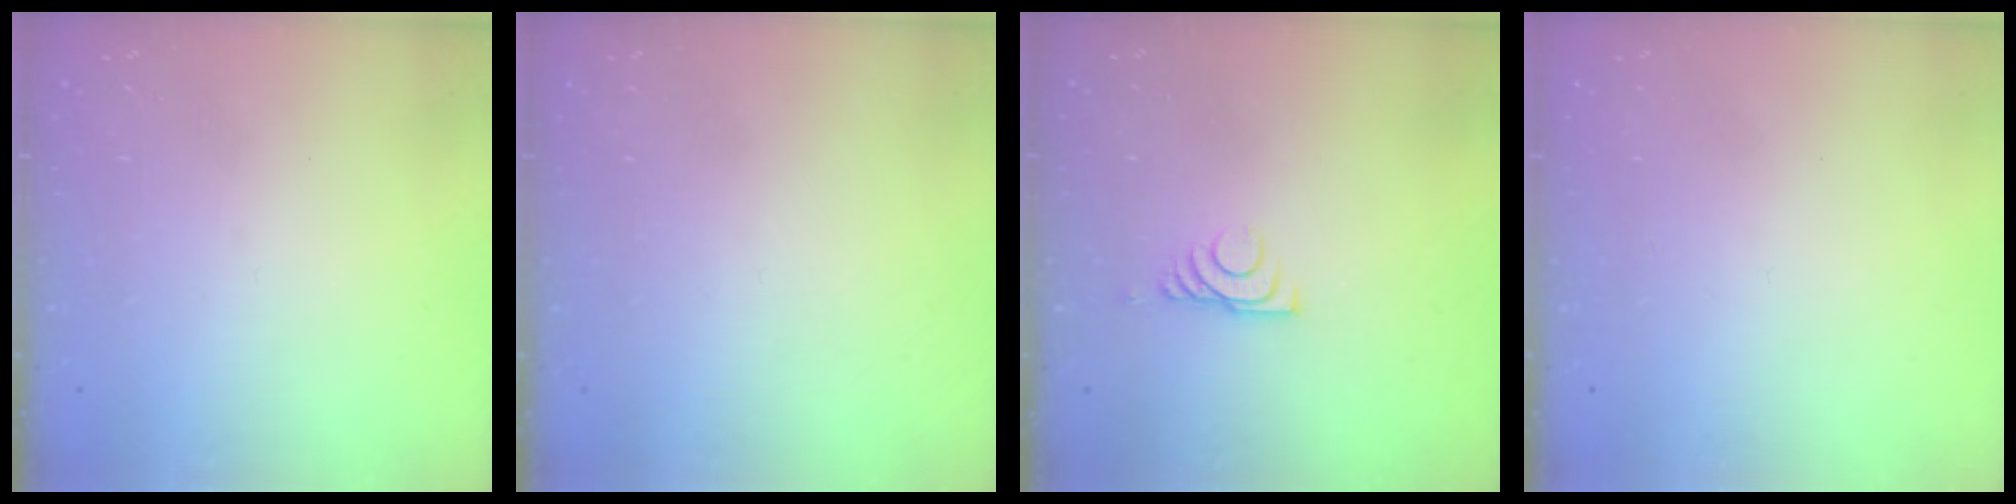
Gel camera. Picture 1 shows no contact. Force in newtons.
{"total": 1.5, "press": 1.5, "slide": 0.1}
{"total": 5.9, "press": 5.9, "slide": 0.9}
{"total": 1.5, "press": 1.5, "slide": 0.1}